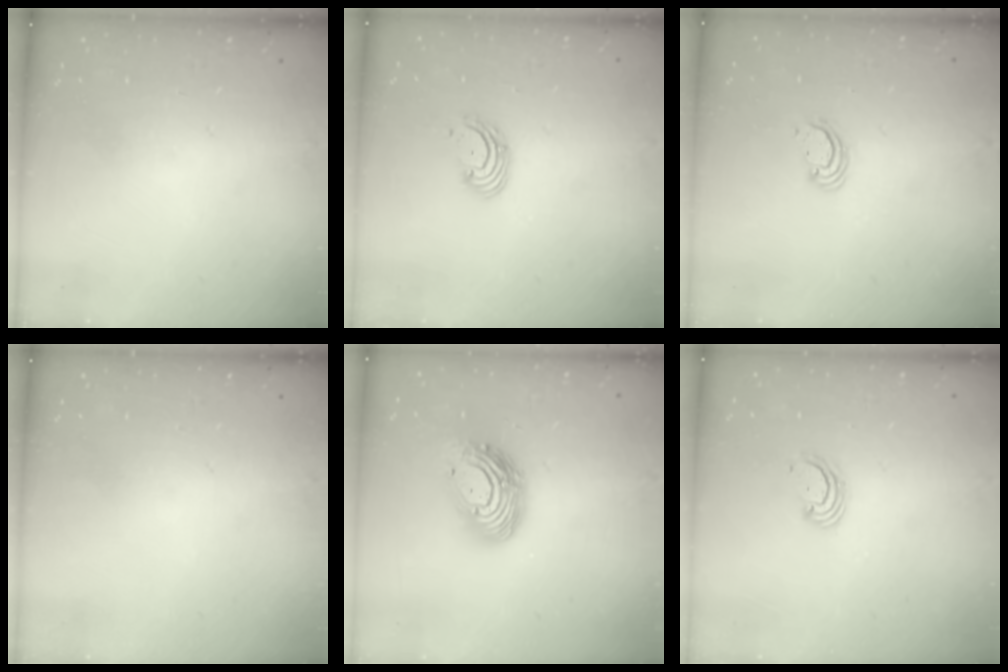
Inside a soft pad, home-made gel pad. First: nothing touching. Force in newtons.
{"total": 2.9, "press": 2.9, "slide": 0.1}
{"total": 2.2, "press": 2.2, "slide": 0.1}
{"total": 0.0}
{"total": 14.0, "press": 14.0, "slide": 1.1}
{"total": 2.6, "press": 2.6, "slide": 0.3}